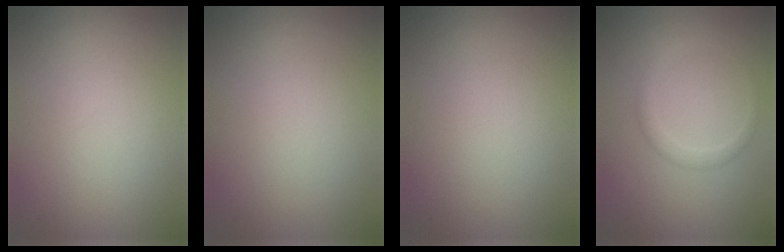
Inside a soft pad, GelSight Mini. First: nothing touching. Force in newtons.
{"total": 0.0}
{"total": 0.0}
{"total": 1.6, "press": 1.6, "slide": 0.1}